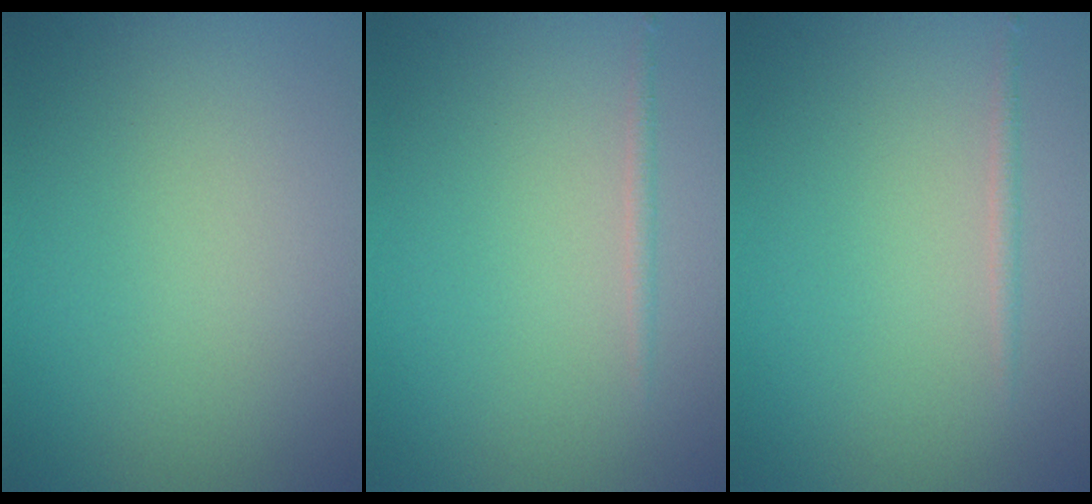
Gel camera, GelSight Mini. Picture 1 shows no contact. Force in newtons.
{"total": 0.8, "press": 0.8, "slide": 0.0}
{"total": 0.8, "press": 0.8, "slide": 0.0}